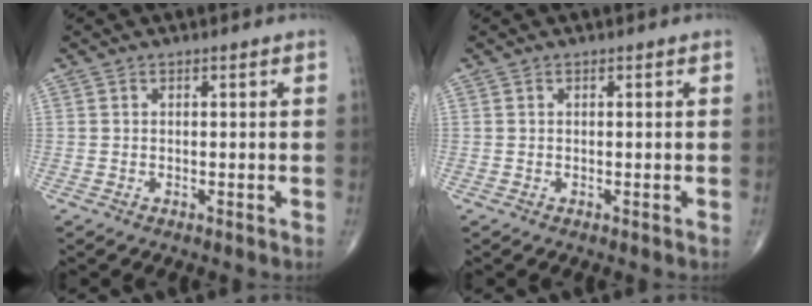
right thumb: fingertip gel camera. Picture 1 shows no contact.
{"total": 0.0}